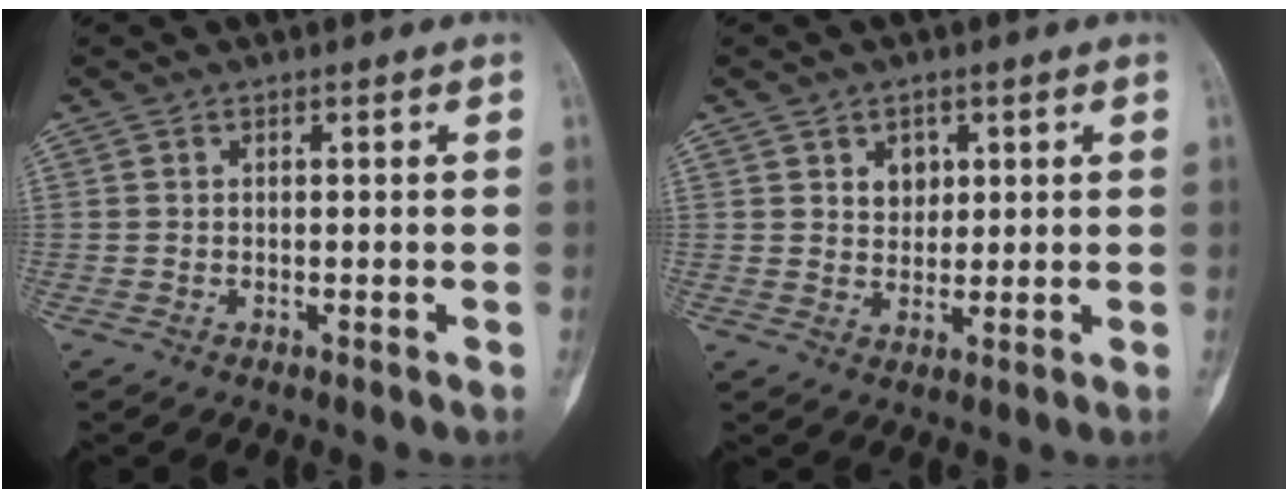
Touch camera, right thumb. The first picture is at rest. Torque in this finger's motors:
{"motor_torque": [-0.23, 0.23, 0.05, 0.04, 0.04]}